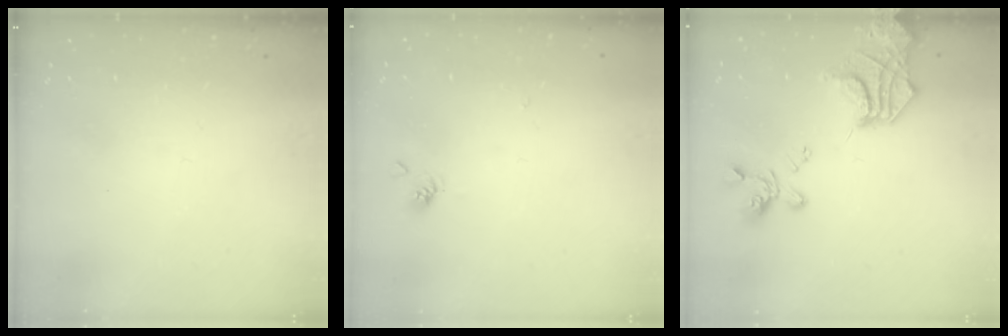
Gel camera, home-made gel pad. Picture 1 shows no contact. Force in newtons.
{"total": 1.9, "press": 1.9, "slide": 0.2}
{"total": 10.8, "press": 10.0, "slide": 3.9}